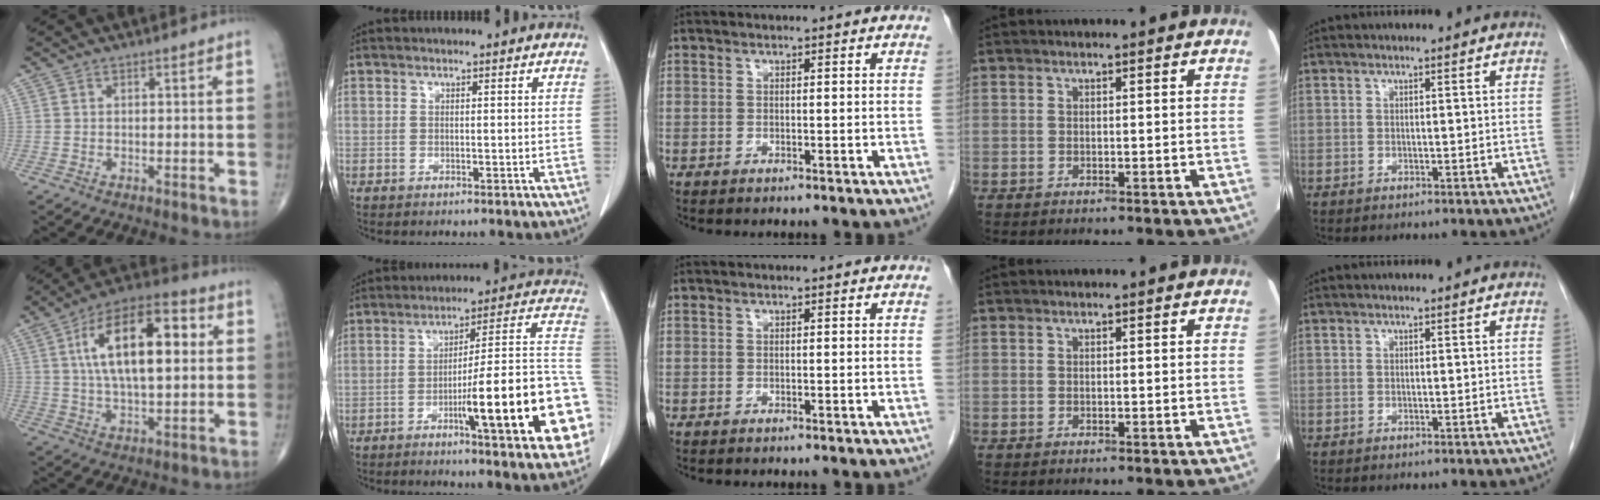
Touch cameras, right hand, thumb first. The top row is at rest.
{"thumb": {"total": 19.3, "force": [3.9, 8.6, 16.9], "torque": [-0.270, 0.017, 0.059]}, "index": {"total": 20.9, "force": [-6.6, 1.6, 19.8], "torque": [-0.191, 0.016, -0.090]}}